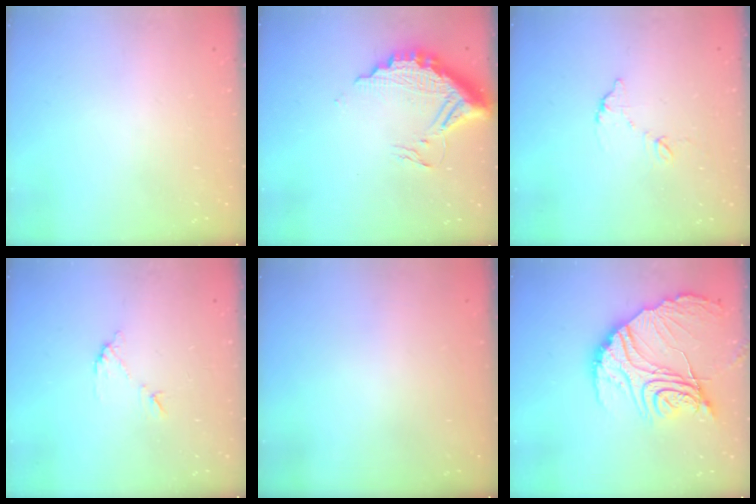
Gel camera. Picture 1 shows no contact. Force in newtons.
{"total": 11.4, "press": 11.4, "slide": 0.9}
{"total": 6.7, "press": 6.6, "slide": 0.5}
{"total": 7.6, "press": 7.6, "slide": 0.3}
{"total": 2.9, "press": 2.9, "slide": 0.1}
{"total": 22.7, "press": 22.6, "slide": 2.3}